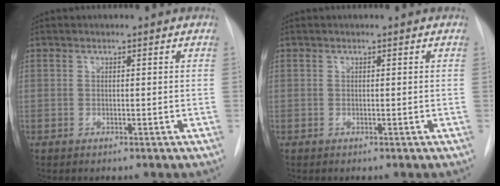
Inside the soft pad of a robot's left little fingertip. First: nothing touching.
{"total": 0.0}